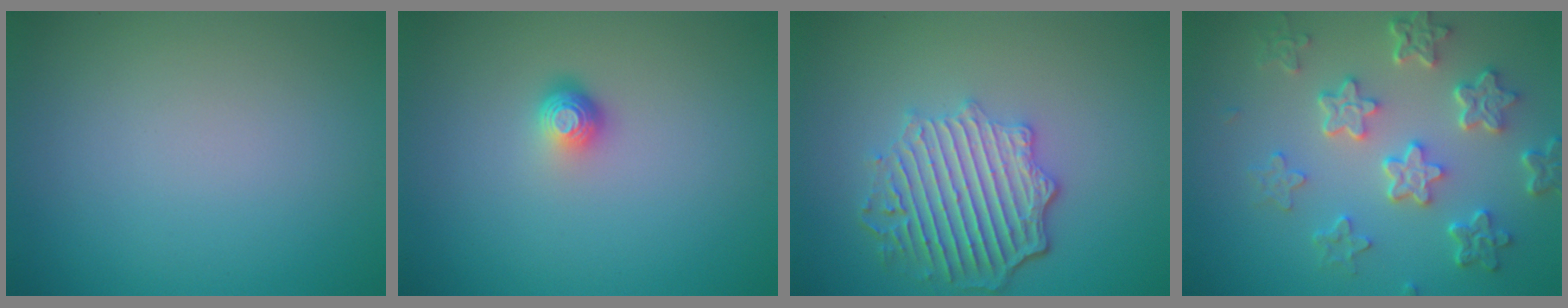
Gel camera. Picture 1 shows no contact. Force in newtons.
{"total": 1.8, "press": 1.2, "slide": 1.3}
{"total": 5.8, "press": 4.6, "slide": 3.6}
{"total": 6.1, "press": 4.6, "slide": 4.0}